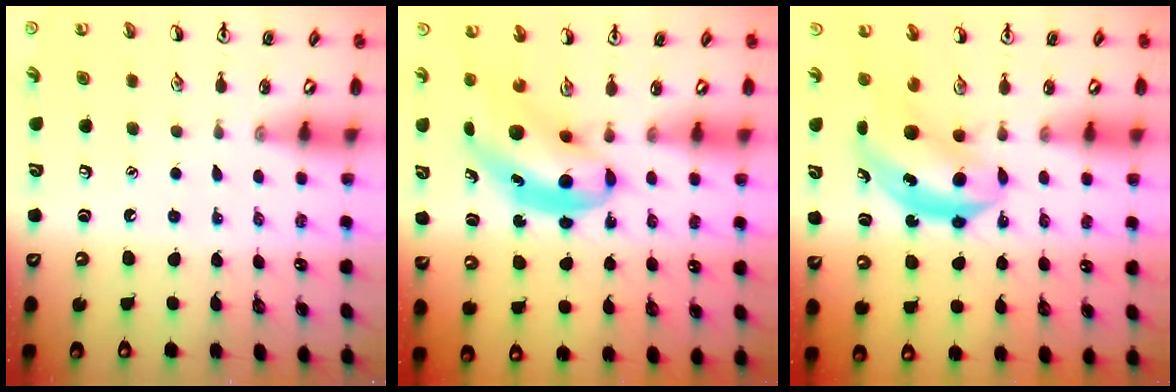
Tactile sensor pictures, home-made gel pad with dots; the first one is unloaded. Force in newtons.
{"total": 7.2, "press": 7.1, "slide": 1.3}
{"total": 5.2, "press": 5.1, "slide": 1.3}